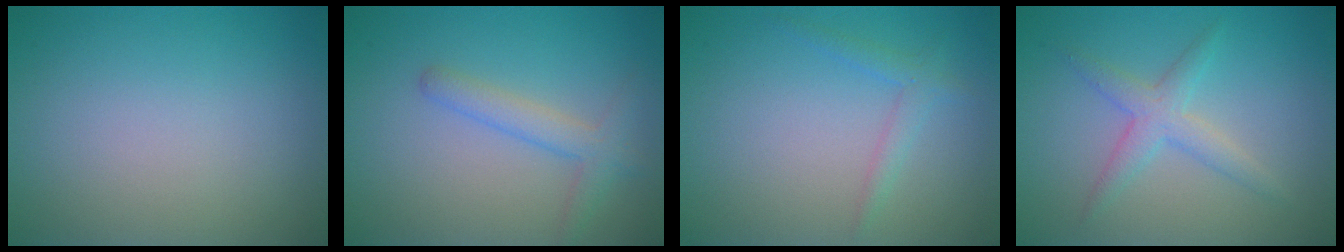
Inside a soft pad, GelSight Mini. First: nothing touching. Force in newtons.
{"total": 2.5, "press": 2.5, "slide": 0.1}
{"total": 1.5, "press": 1.5, "slide": 0.1}
{"total": 2.5, "press": 2.5, "slide": 0.1}